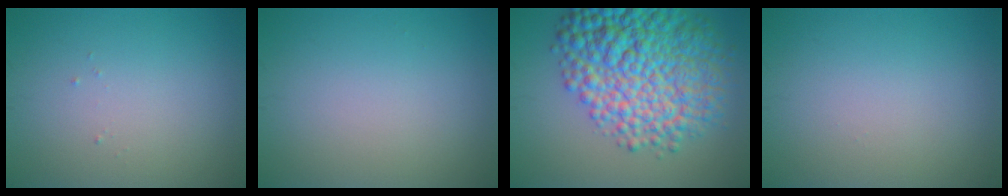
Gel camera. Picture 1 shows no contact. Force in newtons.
{"total": 0.0}
{"total": 12.1, "press": 12.1, "slide": 0.2}
{"total": 0.0}